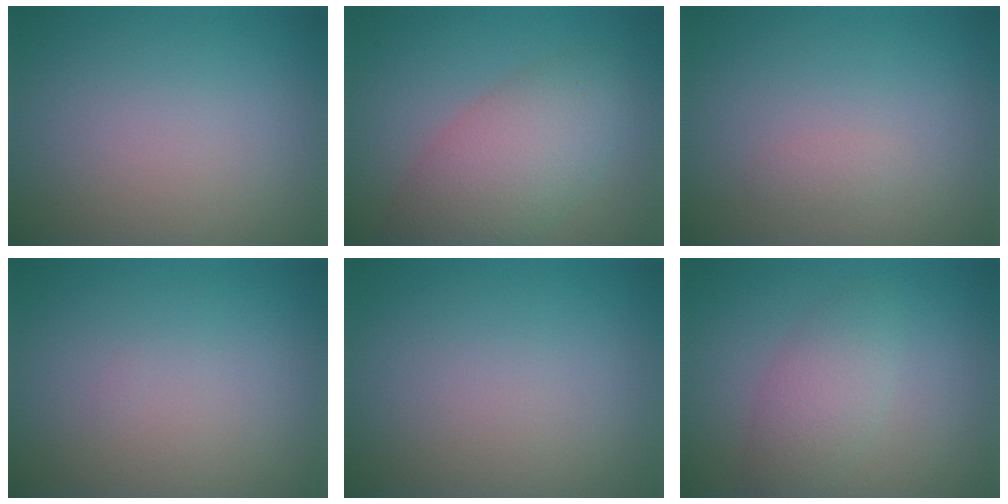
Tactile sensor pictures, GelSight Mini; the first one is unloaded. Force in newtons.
{"total": 6.4, "press": 6.4, "slide": 0.4}
{"total": 0.7, "press": 0.7, "slide": 0.1}
{"total": 0.0}
{"total": 0.0}
{"total": 3.2, "press": 3.2, "slide": 0.1}